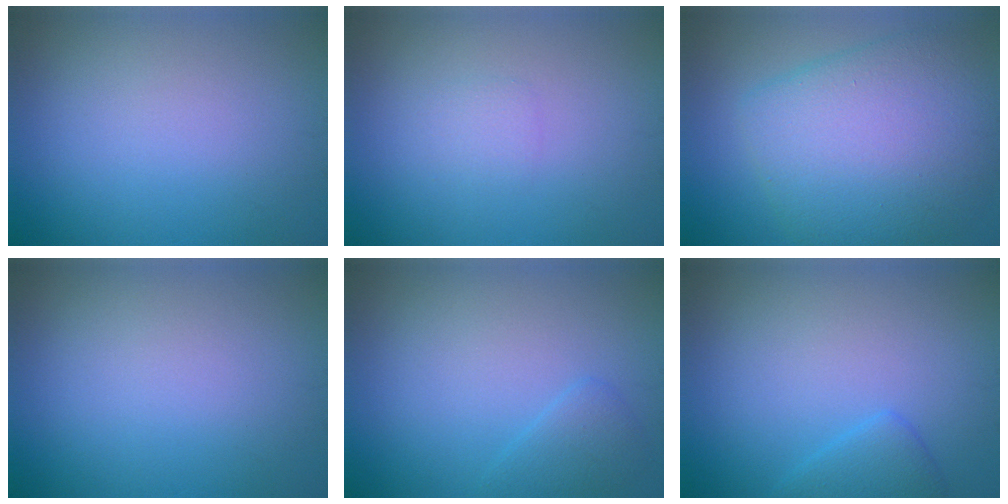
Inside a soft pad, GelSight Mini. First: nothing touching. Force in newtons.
{"total": 0.9, "press": 0.9, "slide": 0.1}
{"total": 9.0, "press": 9.0, "slide": 0.1}
{"total": 0.0}
{"total": 1.6, "press": 1.6, "slide": 0.1}
{"total": 2.0, "press": 2.0, "slide": 0.1}